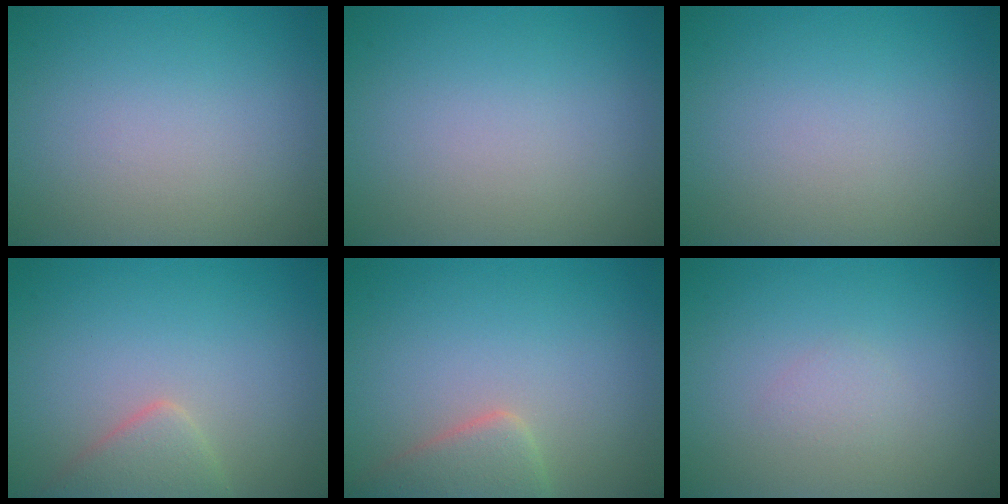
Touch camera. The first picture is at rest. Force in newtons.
{"total": 0.0}
{"total": 0.0}
{"total": 2.7, "press": 2.7, "slide": 0.1}
{"total": 3.3, "press": 3.3, "slide": 0.3}
{"total": 0.7, "press": 0.7, "slide": 0.0}